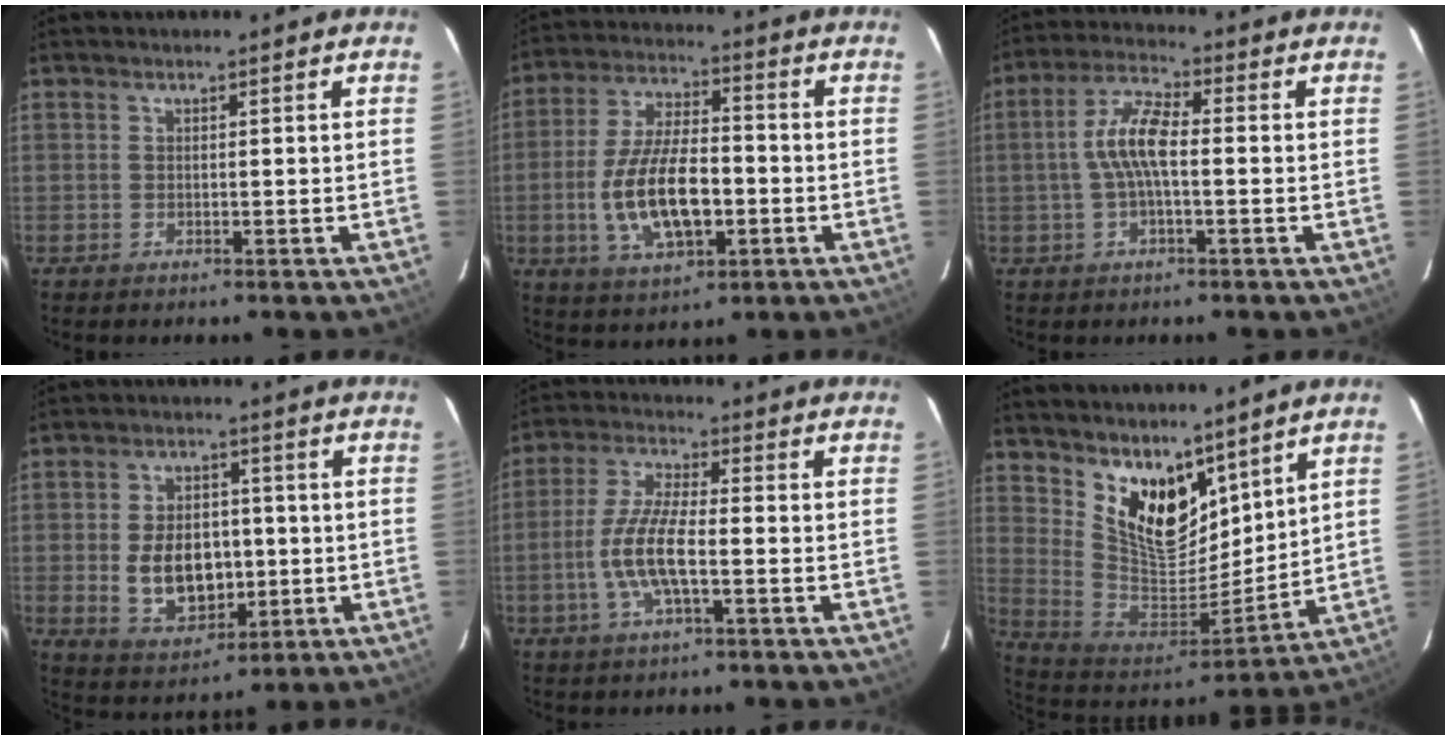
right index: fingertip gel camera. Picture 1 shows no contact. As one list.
[{"total": 14.9, "force": [-3.3, 6.5, 13.0], "torque": [-0.263, -0.001, -0.052]}, {"total": 7.7, "force": [-0.4, 2.3, 7.3], "torque": [-0.151, 0.016, -0.010]}, {"total": 11.2, "force": [-1.1, 7.5, 8.2], "torque": [-0.166, 0.002, 0.001]}, {"total": 9.8, "force": [-2.6, 2.4, 9.1], "torque": [-0.191, 0.001, -0.052]}, {"total": 15.9, "force": [10.4, 8.0, 9.0], "torque": [-0.174, -0.007, 0.207]}]